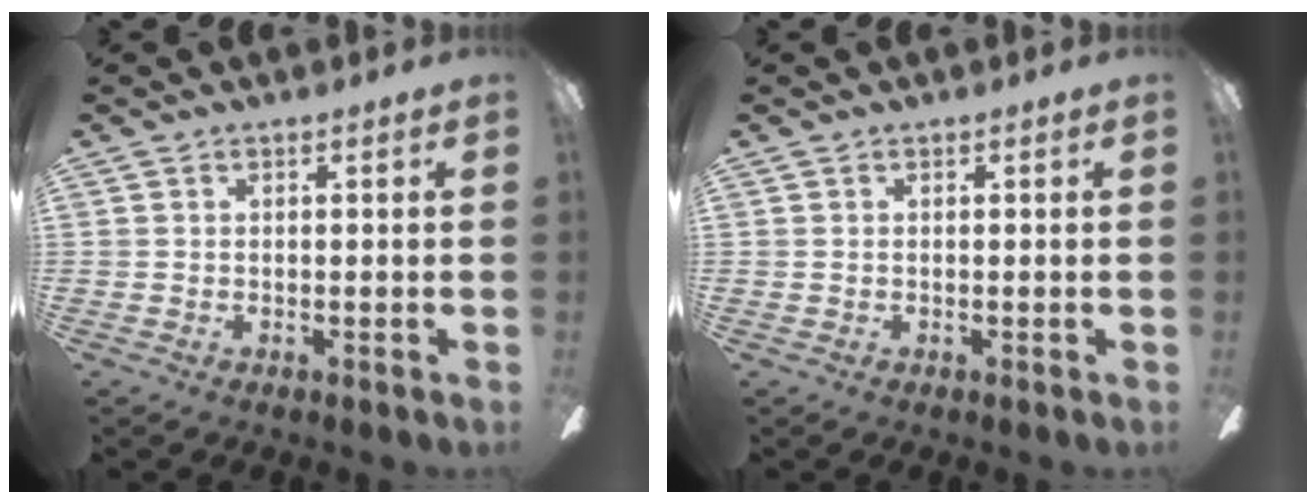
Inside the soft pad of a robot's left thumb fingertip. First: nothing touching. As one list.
[{"total": 0.0}]